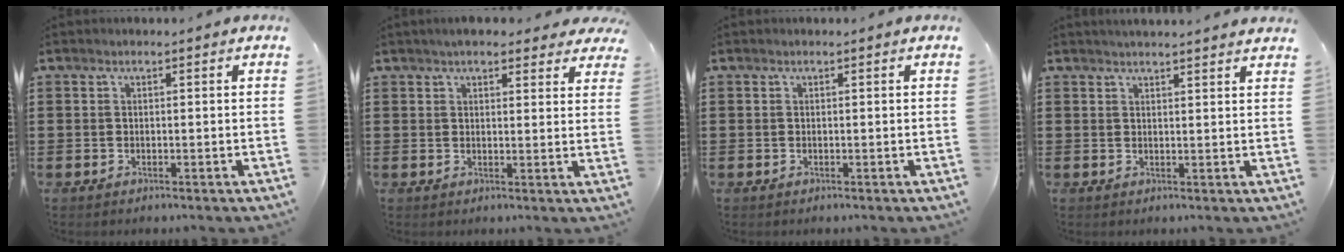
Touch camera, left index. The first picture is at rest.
{"total": 4.3, "force": [3.8, 1.0, 1.8], "torque": [-0.038, -0.004, 0.068]}
{"total": 0.0}
{"total": 2.0, "force": [2.0, -0.3, 0.1], "torque": [-0.007, -0.002, 0.038]}